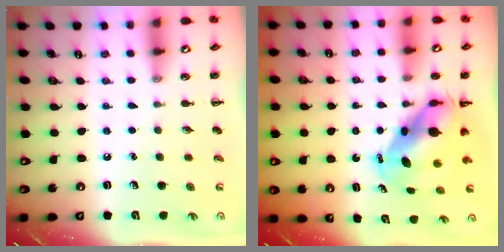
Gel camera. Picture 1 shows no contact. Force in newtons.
{"total": 7.4, "press": 7.1, "slide": 2.4}